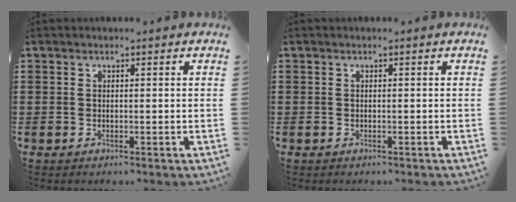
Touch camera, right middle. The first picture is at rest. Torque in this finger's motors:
{"motor_torque": [0.26, -0.26, 0.01, 0.05]}